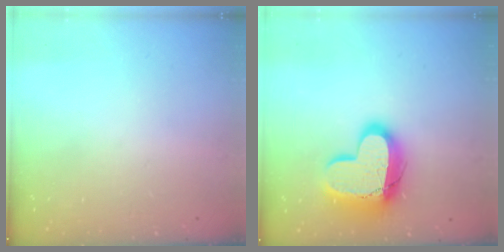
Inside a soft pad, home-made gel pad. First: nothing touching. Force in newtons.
{"total": 16.7, "press": 16.7, "slide": 1.5}